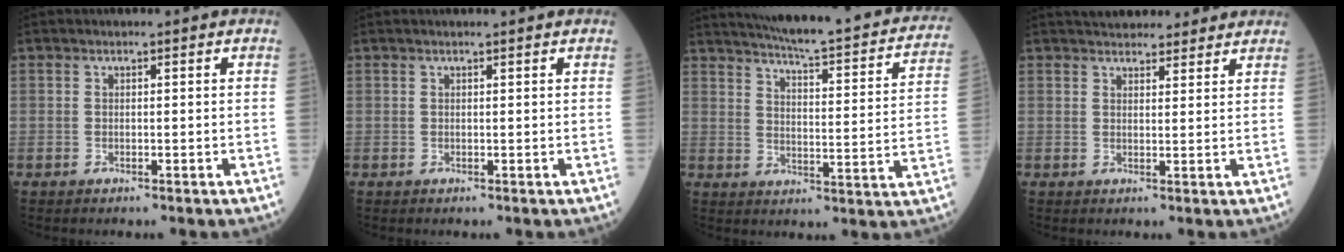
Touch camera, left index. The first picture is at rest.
{"total": 1.6, "force": [1.5, -0.1, 0.6], "torque": [-0.006, 0.010, 0.023]}
{"total": 26.0, "force": [23.0, 3.1, 11.9], "torque": [-0.170, -0.043, 0.279]}
{"total": 9.9, "force": [8.8, 3.1, 3.2], "torque": [-0.032, 0.022, 0.110]}